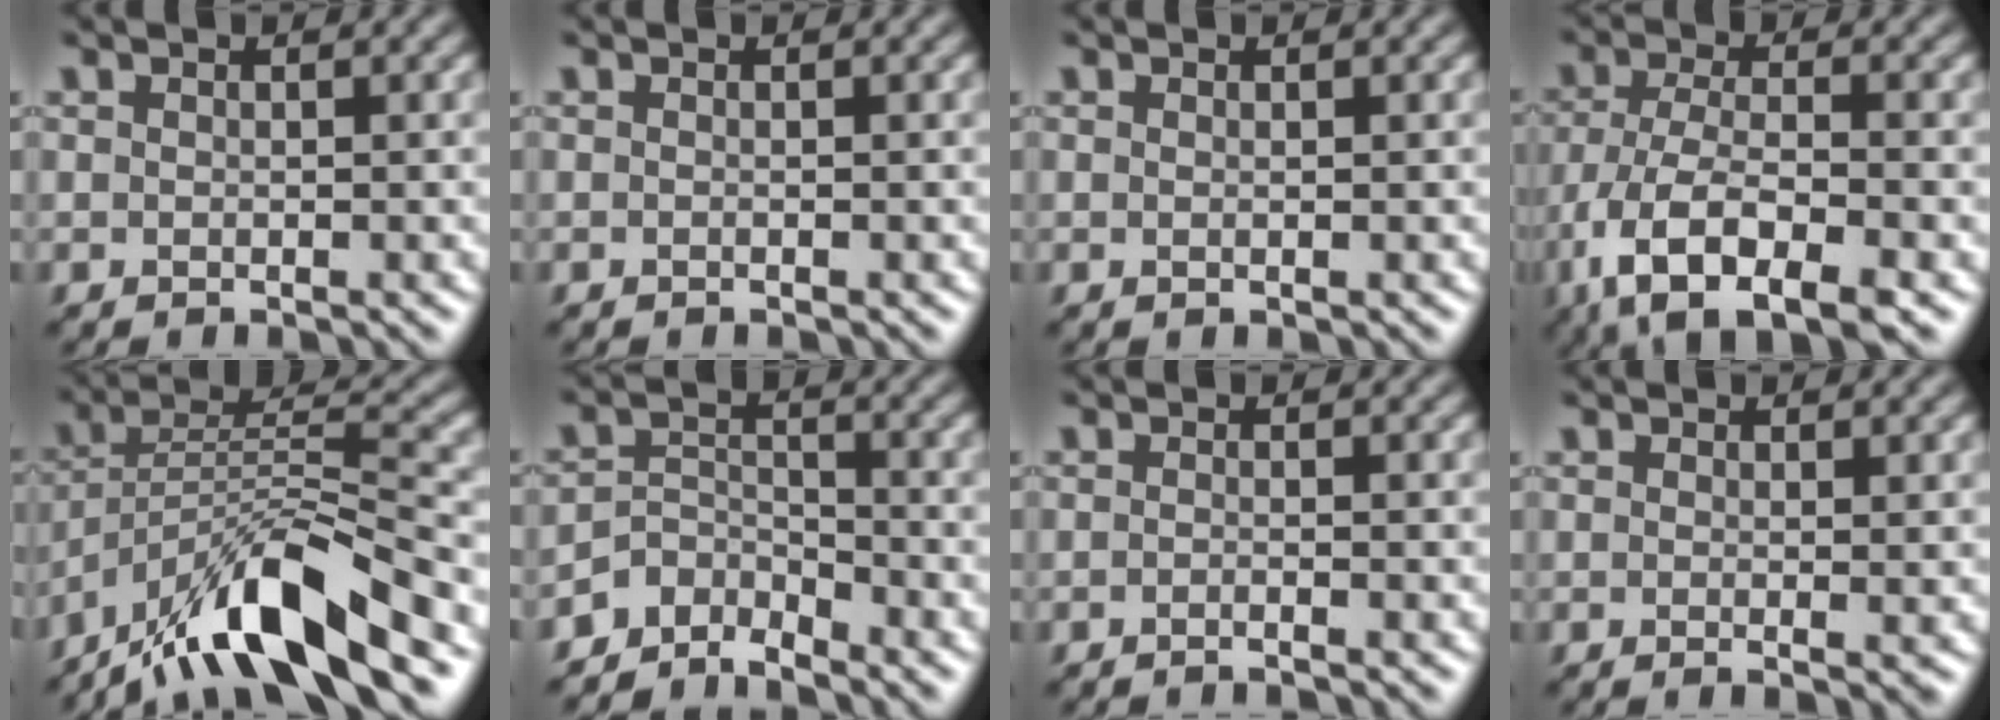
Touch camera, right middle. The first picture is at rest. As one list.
[{"total": 0.0}, {"total": 0.0}, {"total": 8.5, "force": [-4.4, 3.4, 6.4], "torque": [-0.131, -0.012, -0.083]}, {"total": 11.2, "force": [-8.1, 2.5, 7.3], "torque": [-0.127, 0.012, -0.155]}, {"total": 3.3, "force": [-3.0, 1.2, 0.5], "torque": [-0.005, 0.006, -0.065]}, {"total": 1.0, "force": [-0.6, 0.3, 0.8], "torque": [-0.007, -0.005, -0.016]}, {"total": 1.2, "force": [0.1, 0.2, 1.2], "torque": [-0.017, -0.003, 0.001]}]